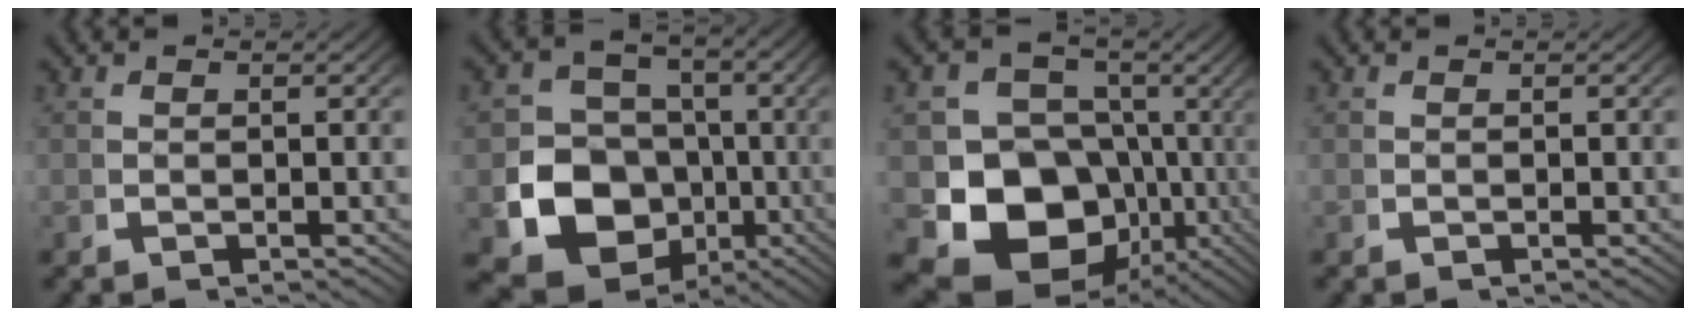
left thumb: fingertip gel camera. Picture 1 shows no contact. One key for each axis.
{"total": 15.1, "fx": -4.0, "fy": 12.6, "fz": 7.3, "tx": -0.175, "ty": -0.075, "tz": -0.049}
{"total": 18.0, "fx": -2.1, "fy": 14.0, "fz": 11.1, "tx": -0.211, "ty": -0.069, "tz": -0.016}
{"total": 0.0}